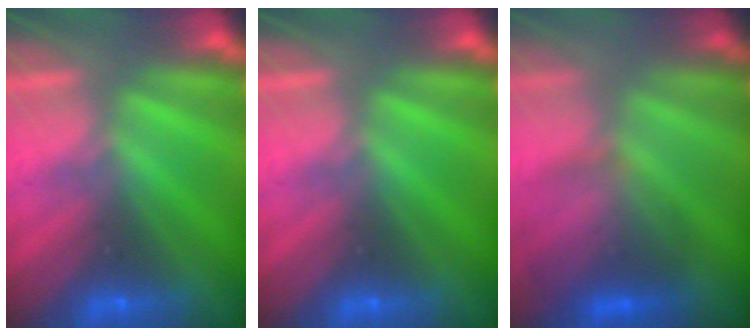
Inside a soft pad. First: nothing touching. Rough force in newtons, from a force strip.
{"total": 0.0}
{"total": 4.4}